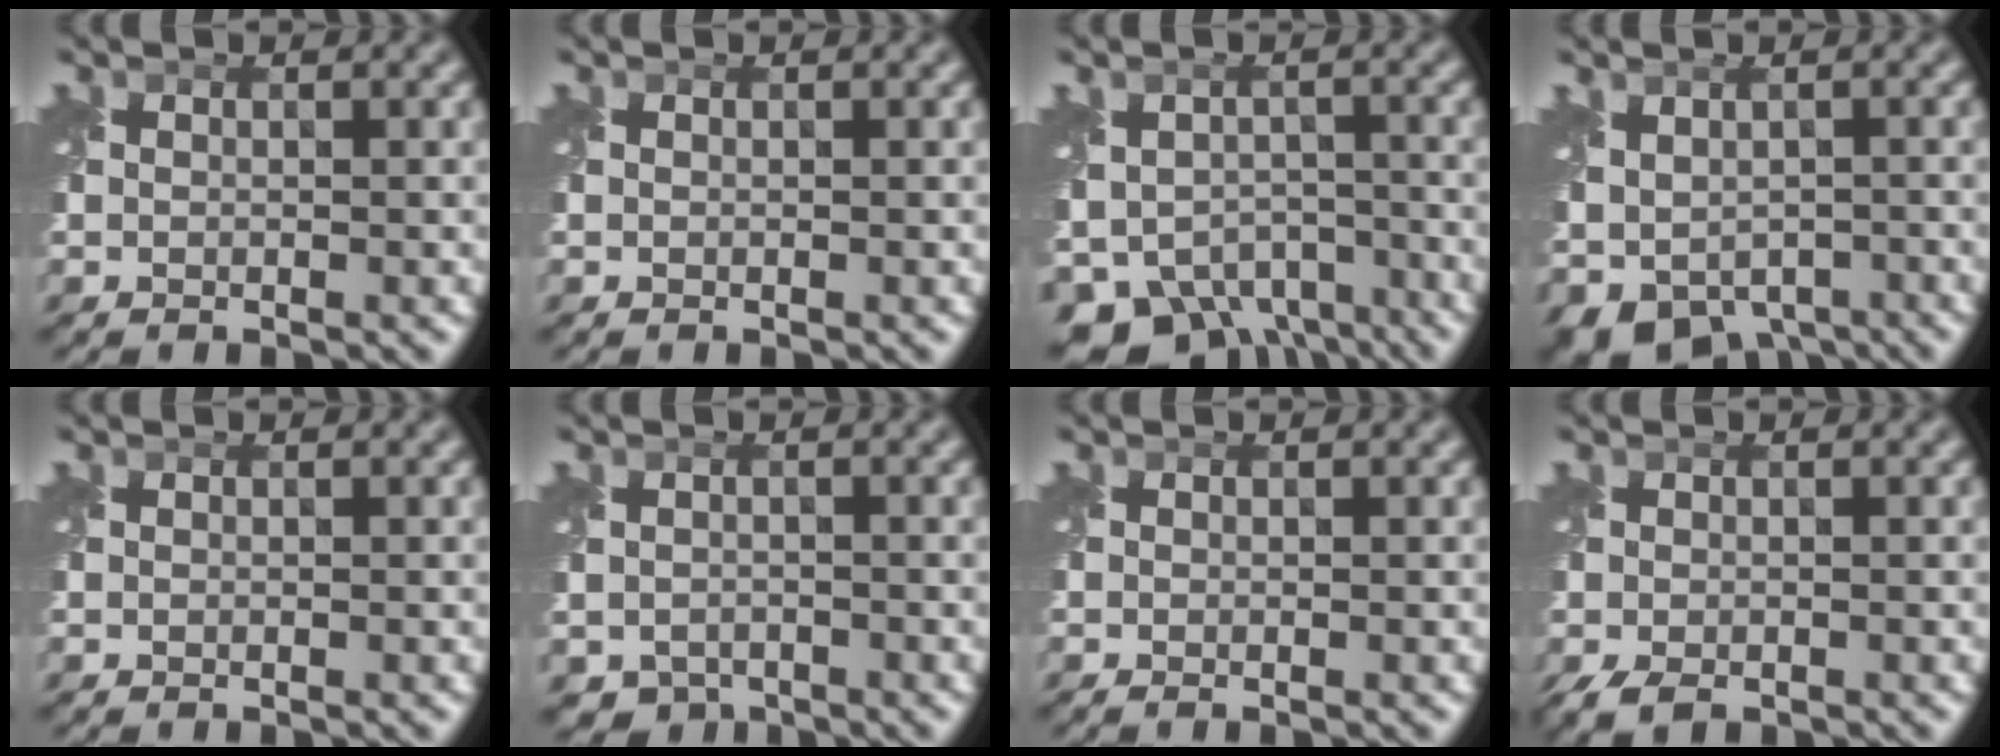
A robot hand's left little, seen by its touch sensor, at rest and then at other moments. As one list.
[{"total": 0.0}, {"total": 8.7, "force": [-5.7, 5.5, 3.7], "torque": [-0.072, -0.025, -0.087]}, {"total": 6.1, "force": [-2.5, 4.1, 3.8], "torque": [-0.069, -0.029, -0.029]}, {"total": 0.0}, {"total": 2.1, "force": [-1.4, 1.5, 0.4], "torque": [-0.006, -0.015, -0.027]}, {"total": 0.7, "force": [-0.3, 0.2, 0.6], "torque": [-0.012, -0.009, -0.008]}, {"total": 3.3, "force": [-2.3, 1.5, 1.9], "torque": [-0.043, -0.016, -0.038]}]